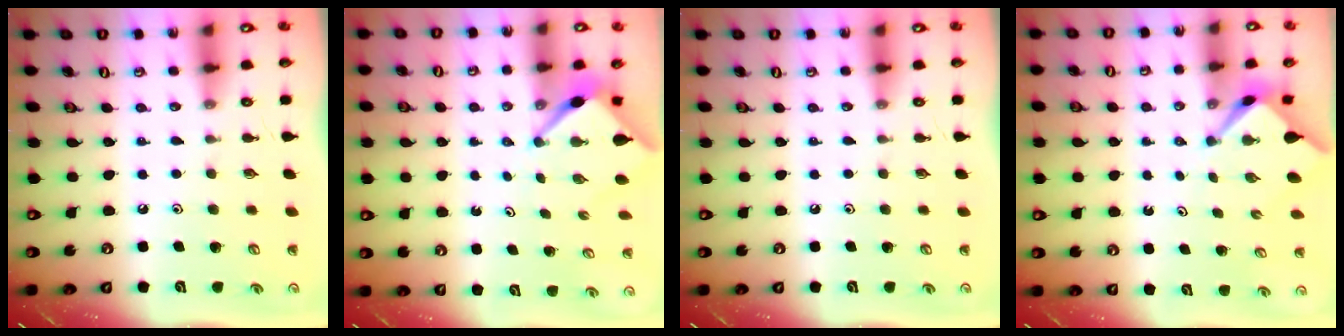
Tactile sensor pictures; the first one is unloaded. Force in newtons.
{"total": 3.5, "press": 3.5, "slide": 0.1}
{"total": 0.0}
{"total": 2.3, "press": 2.3, "slide": 0.3}